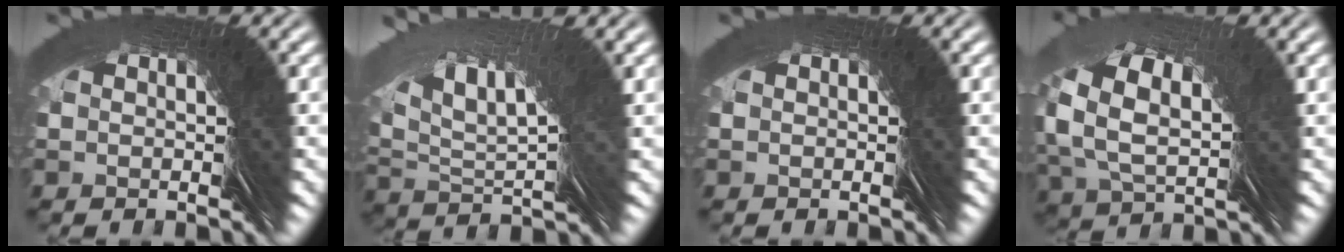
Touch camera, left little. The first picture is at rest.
{"total": 4.3, "force": [3.4, -1.6, 2.1], "torque": [-0.040, 0.045, 0.045]}
{"total": 0.0}
{"total": 3.6, "force": [2.8, 1.3, 1.9], "torque": [-0.045, 0.028, 0.032]}